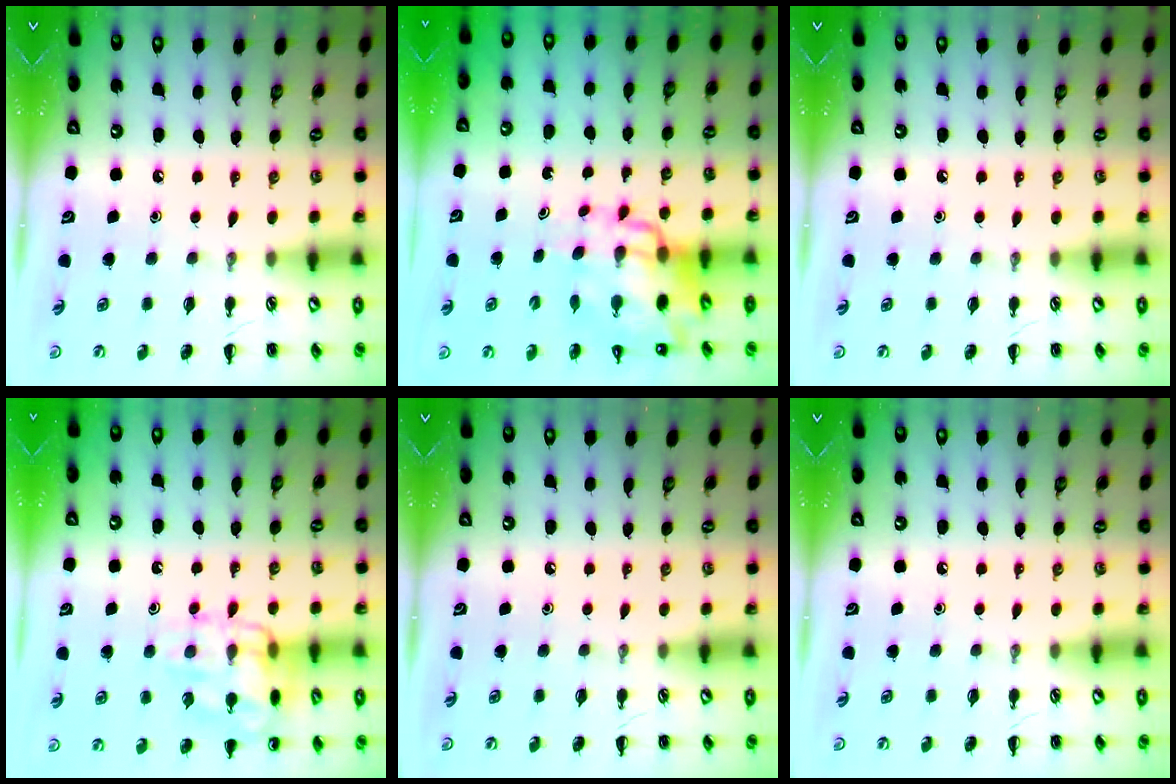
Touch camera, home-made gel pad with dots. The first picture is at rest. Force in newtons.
{"total": 16.1, "press": 15.4, "slide": 4.6}
{"total": 0.0}
{"total": 14.7, "press": 14.6, "slide": 1.1}
{"total": 0.0}
{"total": 0.0}